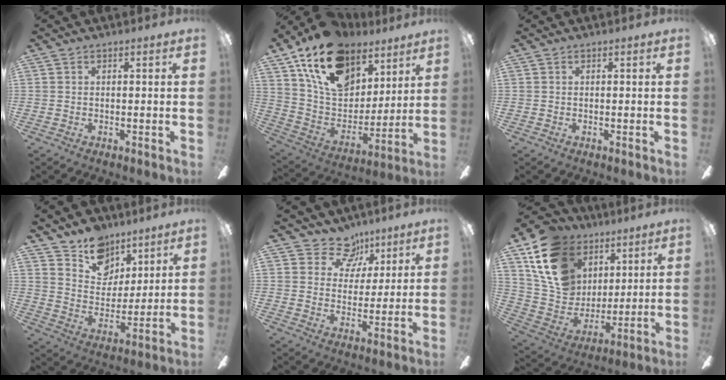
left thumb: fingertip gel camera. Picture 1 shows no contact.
{"total": 20.9, "force": [13.5, 12.2, 10.2], "torque": [-0.185, -0.067, 0.250]}
{"total": 0.0}
{"total": 12.9, "force": [9.4, 8.3, 3.1], "torque": [-0.051, -0.063, 0.181]}
{"total": 10.4, "force": [6.6, 7.3, 3.1], "torque": [-0.047, -0.036, 0.125]}
{"total": 19.3, "force": [9.2, 14.6, 8.8], "torque": [-0.176, -0.028, 0.179]}